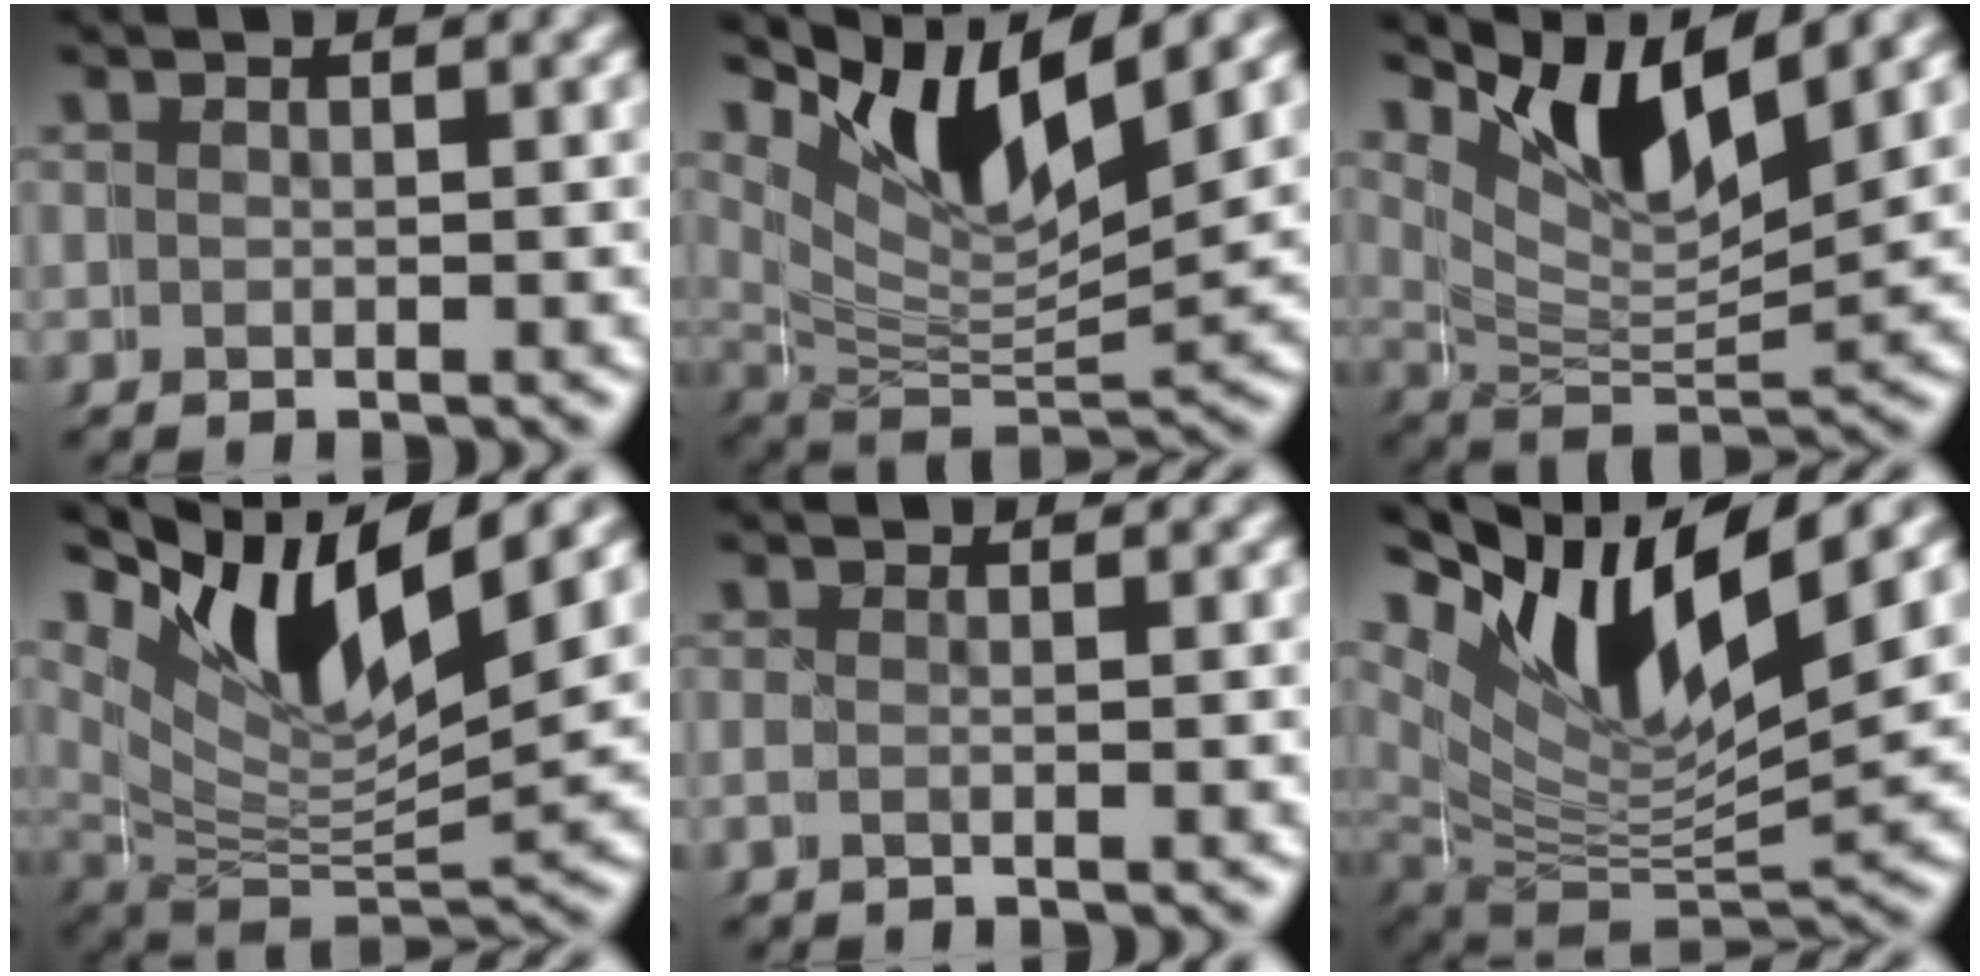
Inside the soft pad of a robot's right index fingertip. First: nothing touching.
{"total": 9.3, "force": [5.3, 4.4, 6.3], "torque": [-0.131, 0.010, 0.082]}
{"total": 7.7, "force": [5.2, 3.2, 4.7], "torque": [-0.105, 0.006, 0.085]}
{"total": 11.0, "force": [5.3, 5.7, 7.7], "torque": [-0.147, 0.010, 0.078]}
{"total": 0.8, "force": [-0.1, -0.7, 0.3], "torque": [0.002, 0.002, -0.004]}
{"total": 12.4, "force": [5.3, 7.2, 8.7], "torque": [-0.149, 0.012, 0.074]}